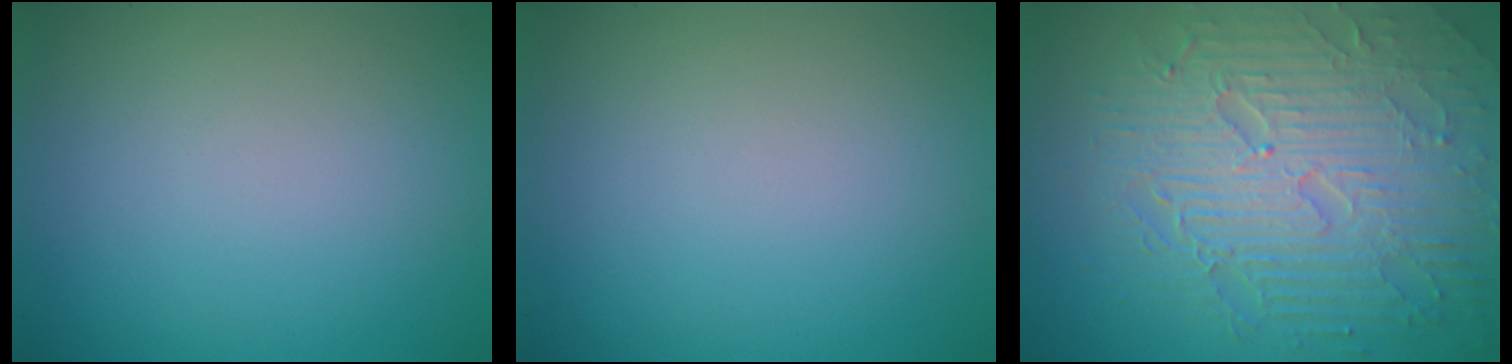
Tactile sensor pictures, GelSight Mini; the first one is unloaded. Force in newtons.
{"total": 0.0}
{"total": 8.7, "press": 6.2, "slide": 6.1}